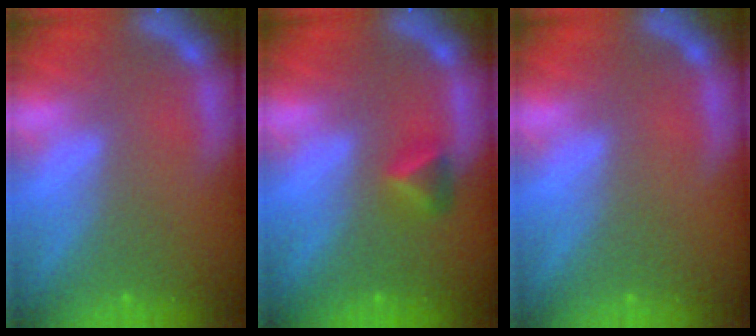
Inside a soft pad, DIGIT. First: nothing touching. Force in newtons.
{"total": 1.9}
{"total": 0.0}